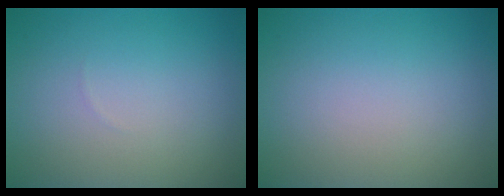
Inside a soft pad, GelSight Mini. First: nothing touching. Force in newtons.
{"total": 0.0}